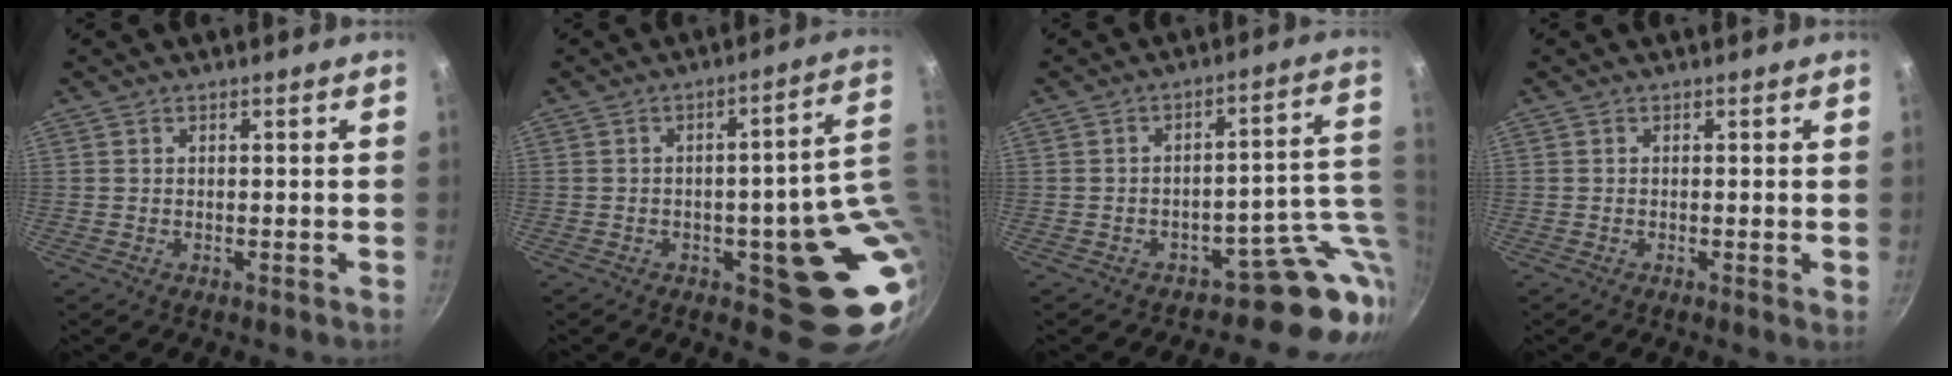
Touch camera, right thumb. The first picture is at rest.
{"total": 15.2, "force": [-0.3, 6.4, 13.8], "torque": [-0.104, 0.001, 0.006]}
{"total": 12.2, "force": [-4.6, 7.8, 8.2], "torque": [-0.021, 0.038, -0.065]}
{"total": 0.7, "force": [0.0, 0.0, 0.7], "torque": [-0.009, -0.003, -0.005]}